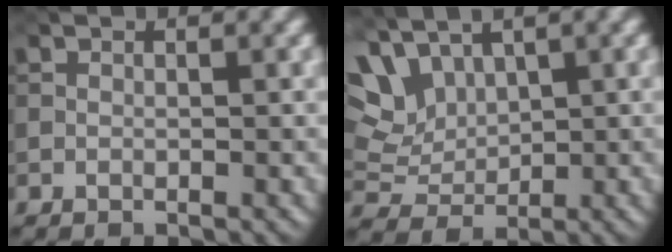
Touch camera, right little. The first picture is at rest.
{"total": 6.6, "force": [3.6, 3.8, 3.9], "torque": [-0.089, 0.021, 0.066]}